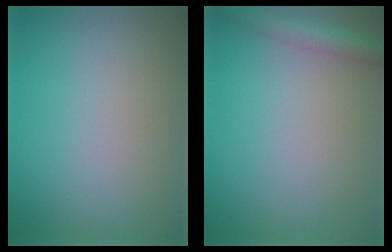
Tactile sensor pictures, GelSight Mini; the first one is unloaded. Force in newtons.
{"total": 2.9, "press": 2.9, "slide": 0.1}